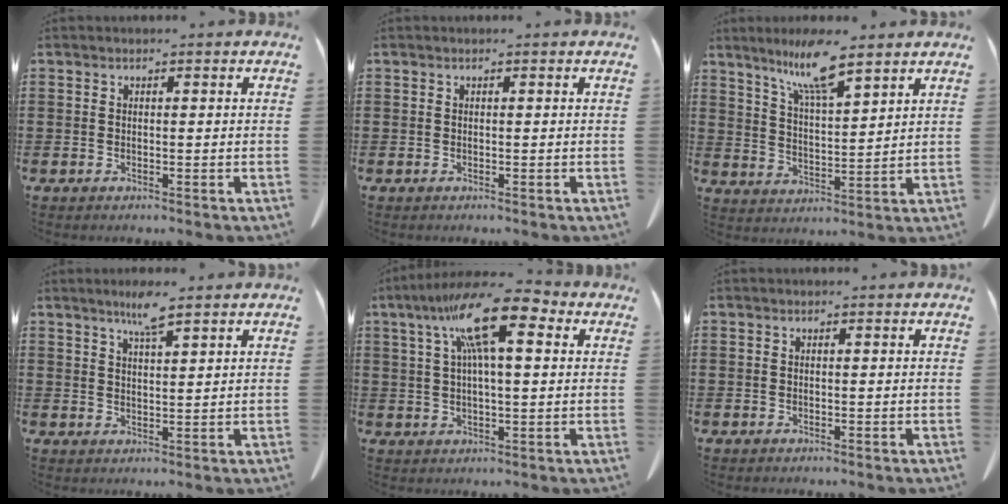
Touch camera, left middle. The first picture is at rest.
{"total": 0.0}
{"total": 8.9, "force": [6.8, 1.0, 5.6], "torque": [-0.126, -0.018, 0.119]}
{"total": 4.4, "force": [3.2, 0.3, 3.0], "torque": [-0.058, -0.003, 0.053]}
{"total": 13.8, "force": [5.9, 3.1, 12.1], "torque": [-0.237, -0.004, 0.094]}
{"total": 0.0}